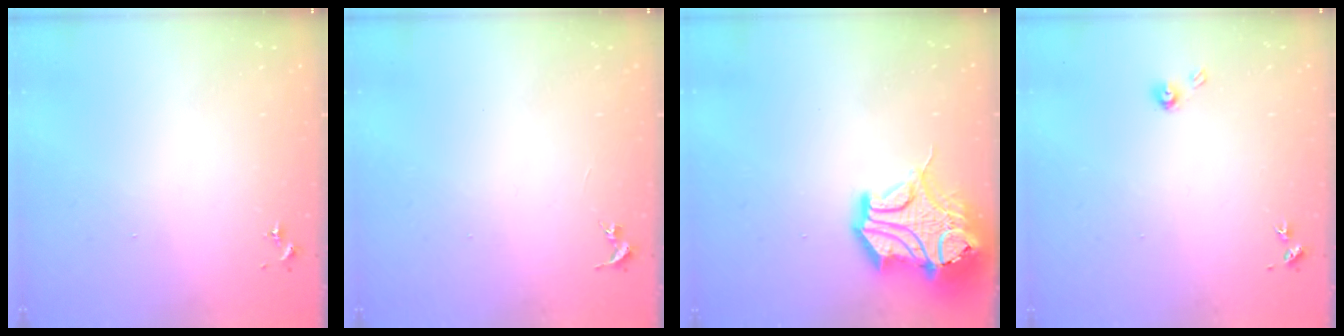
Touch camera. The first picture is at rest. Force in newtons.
{"total": 0.0}
{"total": 19.2, "press": 19.0, "slide": 3.0}
{"total": 4.0, "press": 4.0, "slide": 0.4}